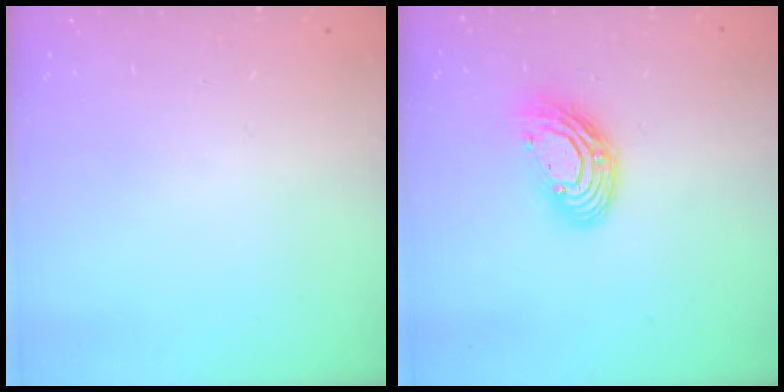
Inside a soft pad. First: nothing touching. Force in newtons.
{"total": 11.8, "press": 11.8, "slide": 0.8}